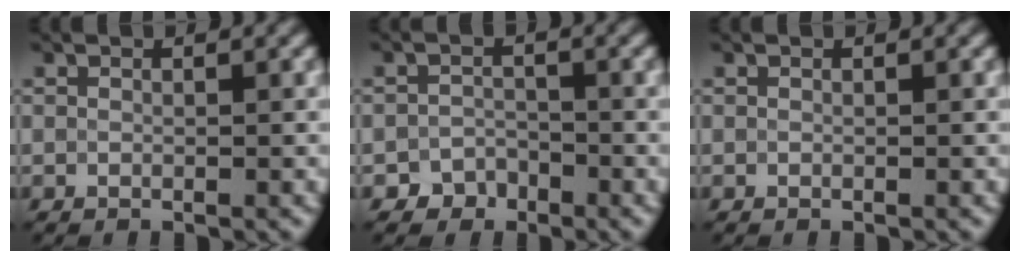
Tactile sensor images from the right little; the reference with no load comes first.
{"total": 2.0, "force": [-1.5, 1.4, 0.1], "torque": [0.010, 0.005, -0.031]}
{"total": 0.0}